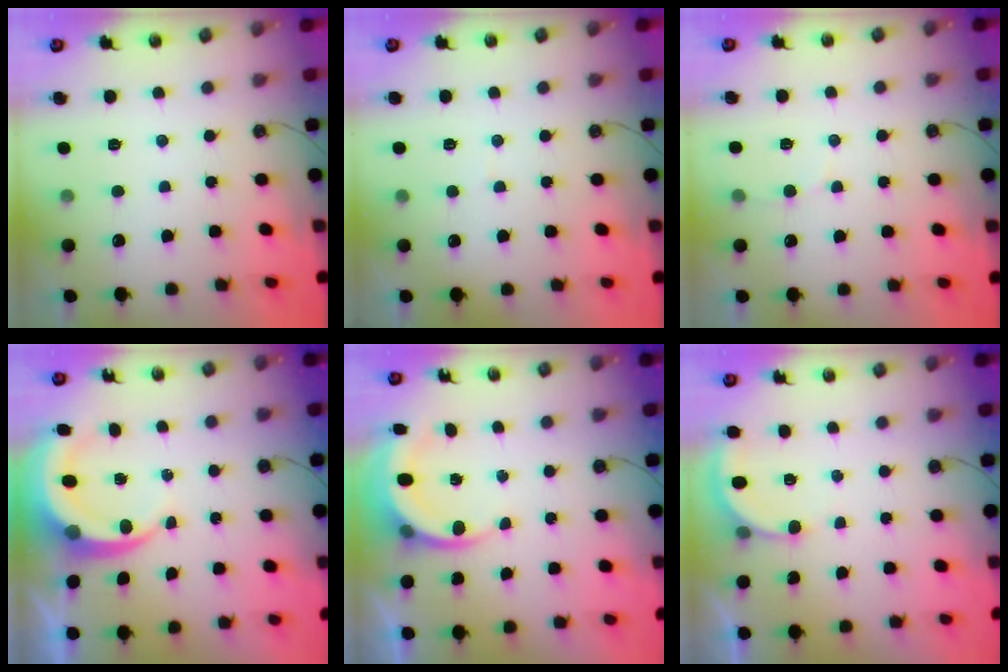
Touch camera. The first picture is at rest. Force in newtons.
{"total": 2.8, "press": 2.8, "slide": 0.3}
{"total": 3.7, "press": 3.7, "slide": 0.3}
{"total": 6.7, "press": 6.6, "slide": 0.8}
{"total": 5.7, "press": 5.5, "slide": 1.4}
{"total": 3.3, "press": 3.3, "slide": 0.3}